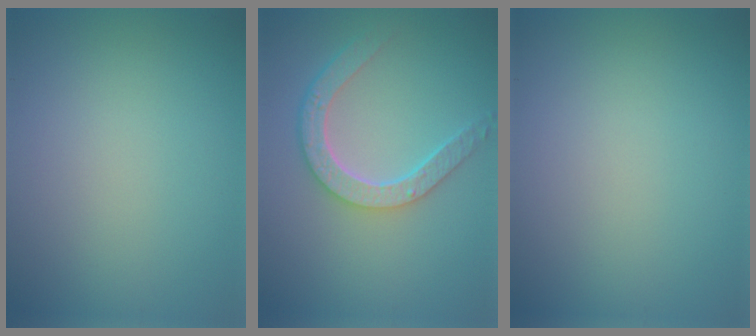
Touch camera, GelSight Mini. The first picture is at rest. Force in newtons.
{"total": 4.8, "press": 3.8, "slide": 2.9}
{"total": 0.0}